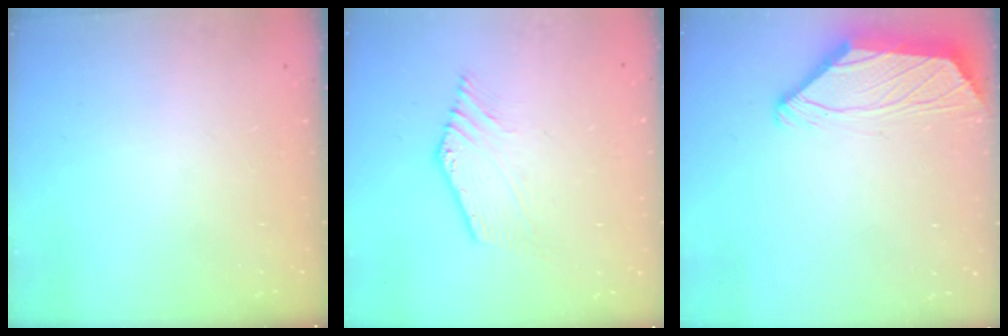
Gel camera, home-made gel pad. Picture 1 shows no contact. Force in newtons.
{"total": 1.8, "press": 1.8, "slide": 0.2}
{"total": 2.2, "press": 2.1, "slide": 0.7}